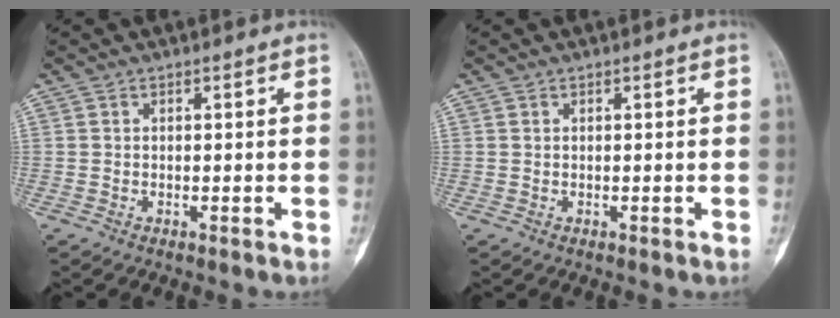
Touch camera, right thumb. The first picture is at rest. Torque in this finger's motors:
{"motor_torque": [0.07, 0.06, -0.01, -0.09, -0.03]}